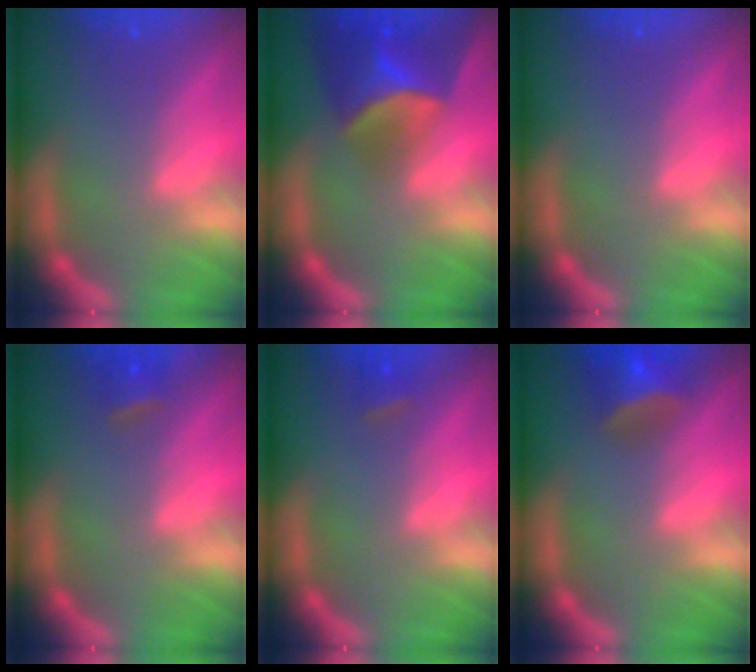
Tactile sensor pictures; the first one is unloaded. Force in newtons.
{"total": 8.4}
{"total": 0.0}
{"total": 1.9}
{"total": 1.4}
{"total": 5.0}